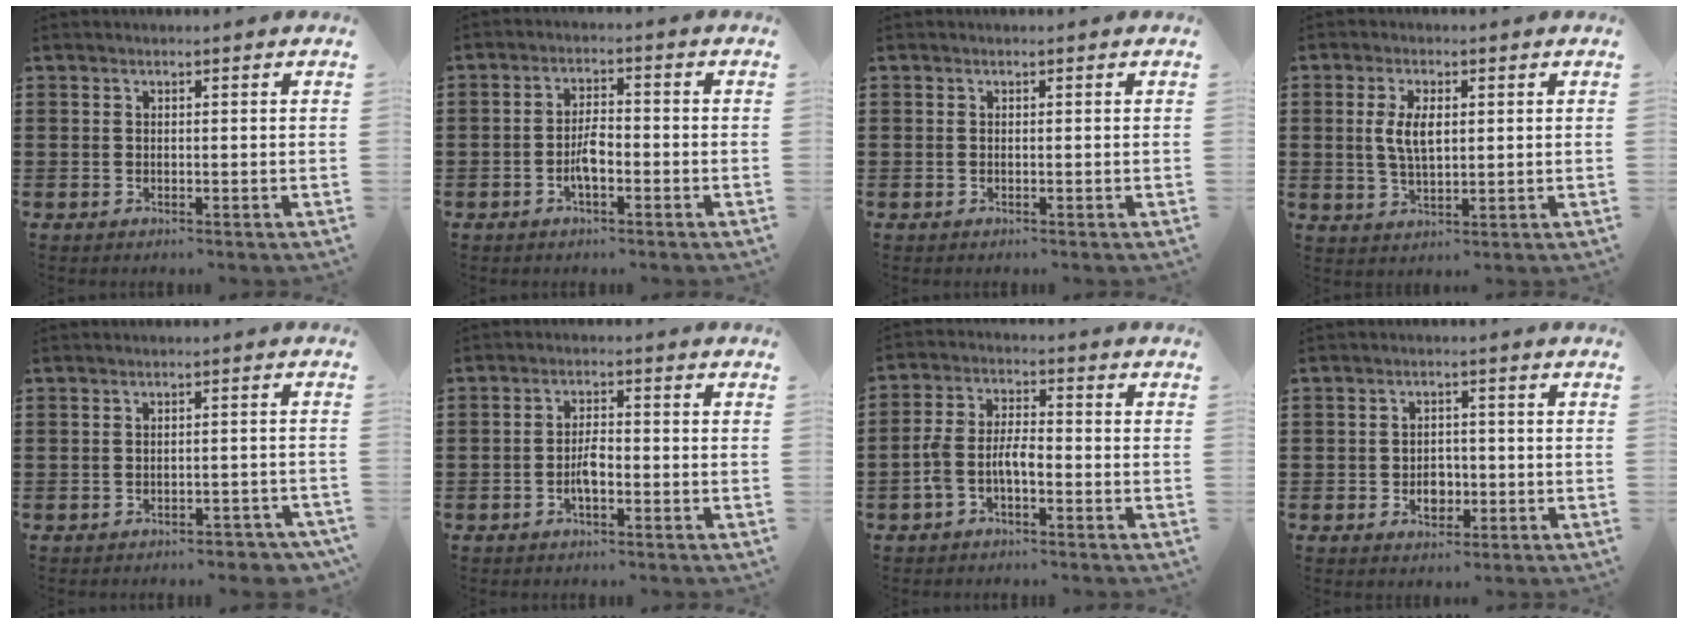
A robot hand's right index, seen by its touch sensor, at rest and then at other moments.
{"total": 3.9, "force": [-1.4, 1.5, 3.3], "torque": [-0.072, 0.002, -0.031]}
{"total": 0.0}
{"total": 5.1, "force": [0.6, 2.3, 4.4], "torque": [-0.091, 0.008, 0.010]}
{"total": 2.1, "force": [-2.0, 0.3, 0.6], "torque": [-0.015, 0.000, -0.042]}
{"total": 3.2, "force": [-1.2, 1.2, 2.7], "torque": [-0.063, 0.001, -0.028]}
{"total": 4.9, "force": [-2.1, 2.1, 3.9], "torque": [-0.096, 0.003, -0.047]}
{"total": 3.2, "force": [-0.9, 2.6, 1.7], "torque": [-0.028, 0.000, -0.020]}